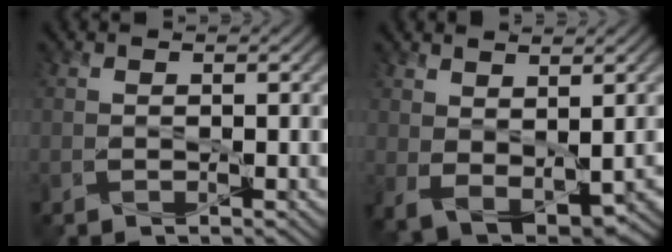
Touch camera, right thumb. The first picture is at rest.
{"total": 5.7, "force": [0.7, 3.4, 4.5], "torque": [-0.093, -0.026, 0.029]}